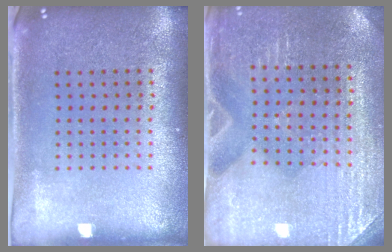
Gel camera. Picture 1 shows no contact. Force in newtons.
{"total": 2.9, "press": 2.9, "slide": 0.3}